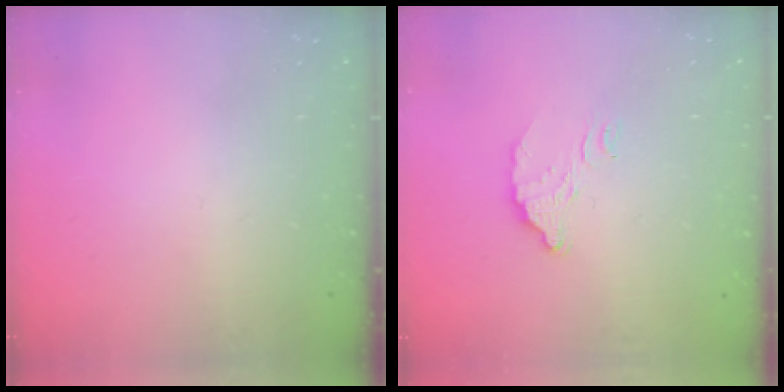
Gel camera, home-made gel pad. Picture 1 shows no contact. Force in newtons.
{"total": 6.7, "press": 6.7, "slide": 0.3}